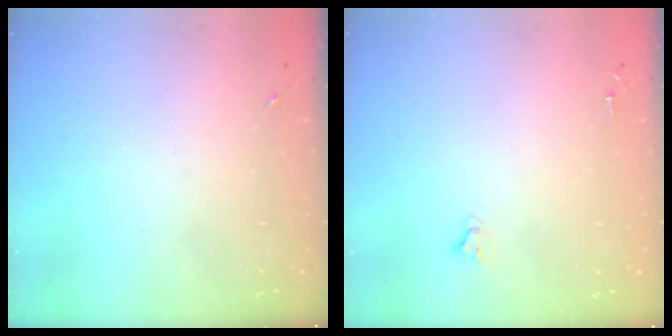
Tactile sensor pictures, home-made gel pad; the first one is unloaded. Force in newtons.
{"total": 2.4, "press": 2.4, "slide": 0.2}